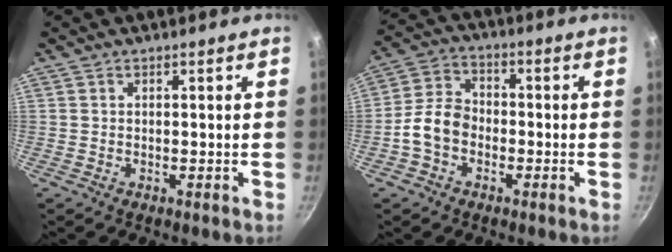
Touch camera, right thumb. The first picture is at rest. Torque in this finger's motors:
{"motor_torque": [1.07, 1.41, 0.57, -0.41, 0.07]}